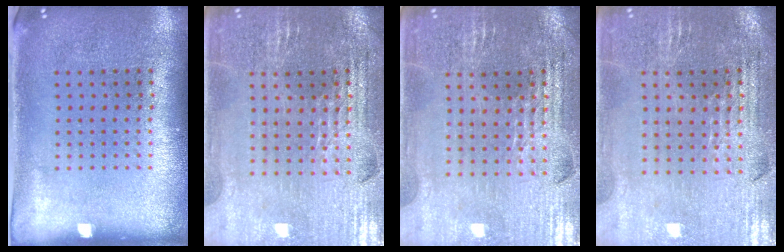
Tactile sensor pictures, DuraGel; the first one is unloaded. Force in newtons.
{"total": 2.9, "press": 2.8, "slide": 0.5}
{"total": 2.9, "press": 2.9, "slide": 0.6}
{"total": 1.8, "press": 1.7, "slide": 0.4}